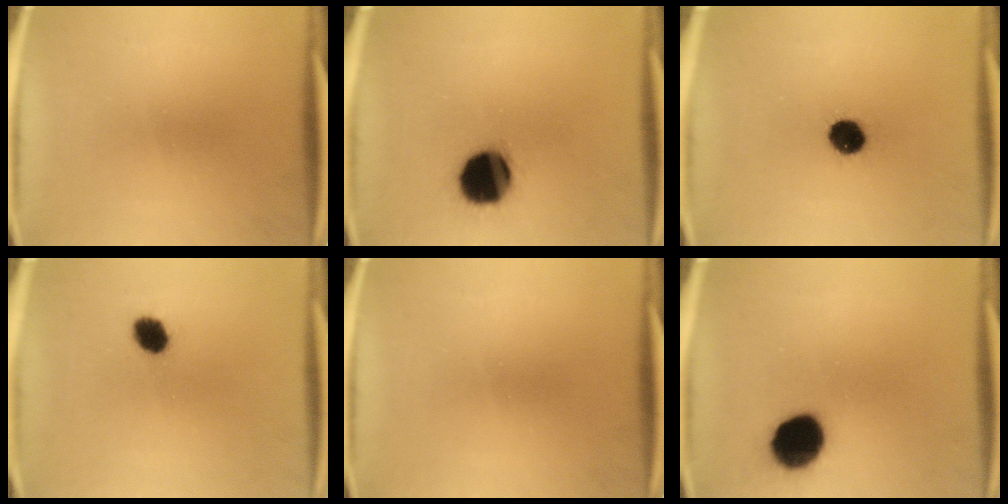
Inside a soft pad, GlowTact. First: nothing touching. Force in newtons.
{"total": 16.2}
{"total": 7.3}
{"total": 5.1}
{"total": 0.0}
{"total": 12.6}